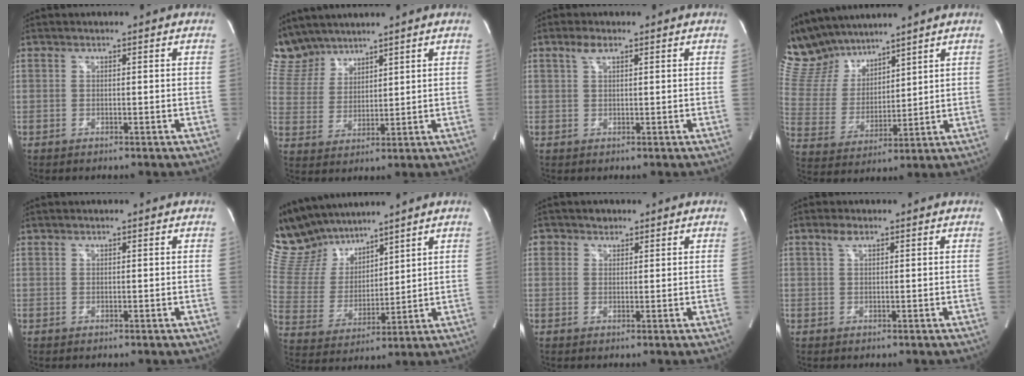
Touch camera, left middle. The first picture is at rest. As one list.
[{"total": 7.3, "force": [7.0, 2.3, 0.4], "torque": [-0.022, 0.011, 0.157]}, {"total": 2.0, "force": [1.2, 0.7, 1.4], "torque": [-0.032, 0.007, 0.027]}, {"total": 11.7, "force": [10.7, 3.7, 2.9], "torque": [-0.080, 0.020, 0.222]}, {"total": 0.0}, {"total": 12.5, "force": [11.4, 4.0, 3.2], "torque": [-0.088, 0.021, 0.236]}, {"total": 1.8, "force": [1.1, 1.5, 0.1], "torque": [0.005, 0.000, 0.013]}, {"total": 1.5, "force": [0.9, 0.5, 1.0], "torque": [-0.023, 0.007, 0.020]}]